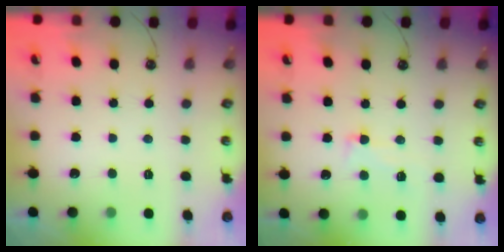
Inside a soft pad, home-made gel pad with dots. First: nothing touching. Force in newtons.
{"total": 5.4, "press": 5.3, "slide": 1.3}